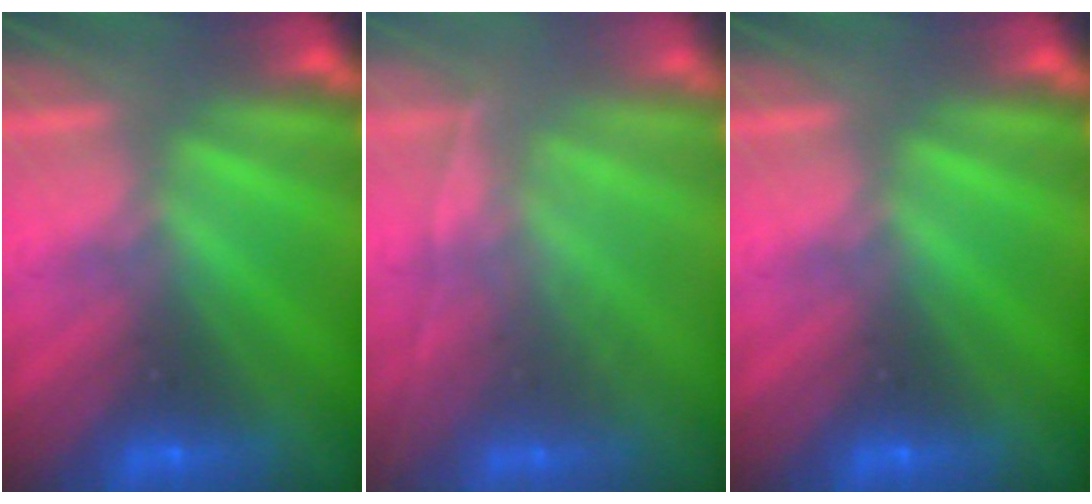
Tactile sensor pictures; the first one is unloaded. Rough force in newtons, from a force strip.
{"total": 2.0}
{"total": 0.0}